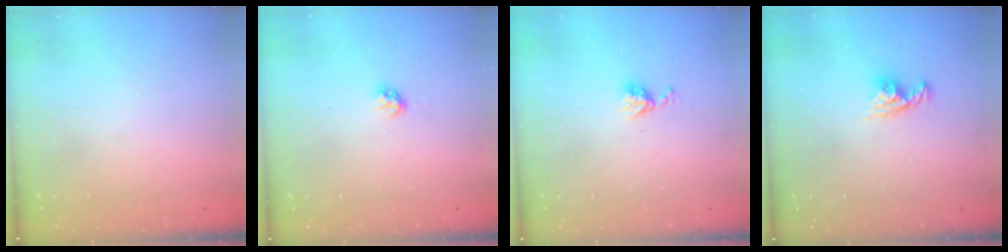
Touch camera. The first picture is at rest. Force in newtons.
{"total": 2.8, "press": 2.8, "slide": 0.2}
{"total": 5.8, "press": 5.7, "slide": 0.7}
{"total": 7.6, "press": 7.6, "slide": 0.6}